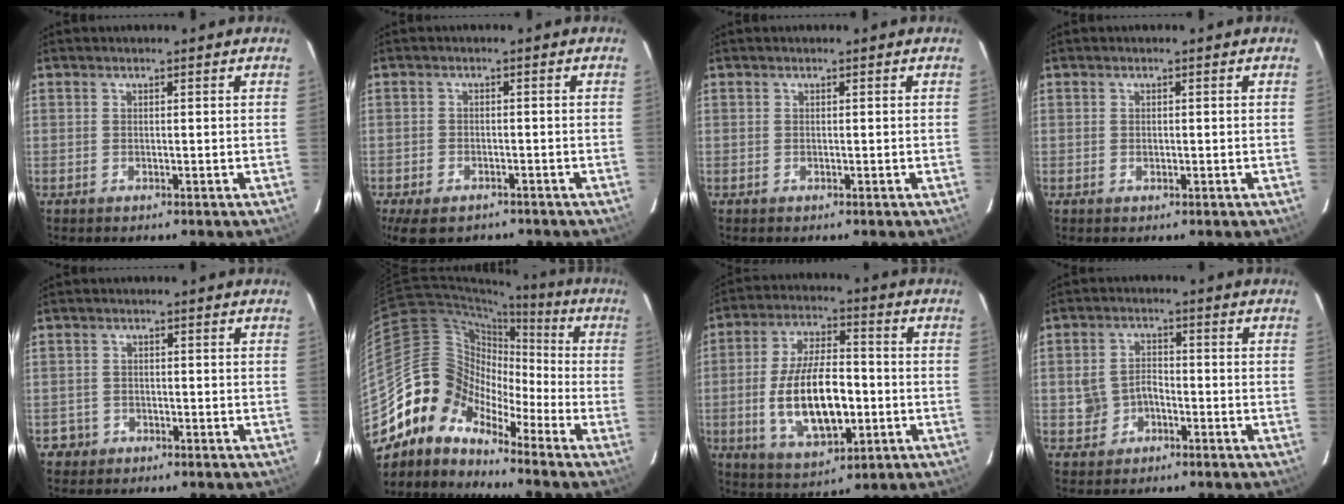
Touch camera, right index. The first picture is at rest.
{"total": 7.8, "force": [-5.5, 4.0, 3.7], "torque": [-0.091, -0.022, -0.085]}
{"total": 0.0}
{"total": 0.7, "force": [-0.1, 0.5, 0.4], "torque": [-0.007, 0.000, 0.000]}
{"total": 2.6, "force": [-1.3, 2.3, -0.2], "torque": [-0.004, 0.010, -0.020]}
{"total": 11.6, "force": [-8.3, 7.6, 2.8], "torque": [-0.055, 0.034, -0.182]}
{"total": 15.9, "force": [-3.0, 7.2, 13.9], "torque": [-0.269, -0.001, -0.038]}
{"total": 4.4, "force": [-1.8, 3.6, 1.7], "torque": [-0.044, 0.015, -0.022]}